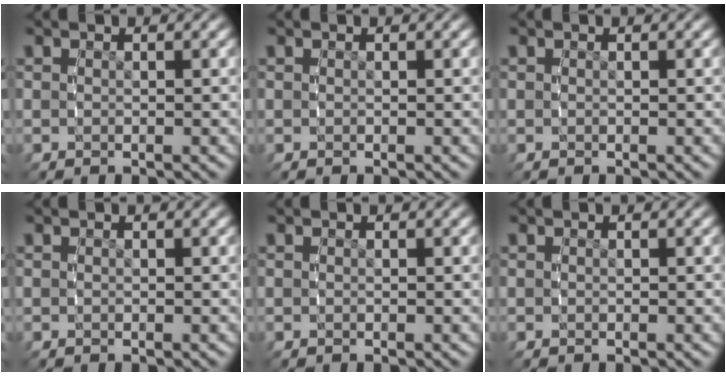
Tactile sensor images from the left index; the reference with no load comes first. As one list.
[{"total": 0.0}, {"total": 0.0}, {"total": 0.0}, {"total": 0.0}, {"total": 0.0}]